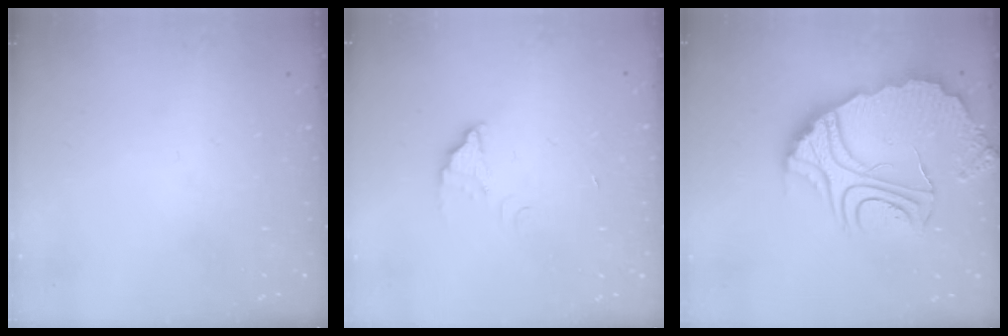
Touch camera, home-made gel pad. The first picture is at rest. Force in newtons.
{"total": 2.1, "press": 2.1, "slide": 0.1}
{"total": 14.2, "press": 14.1, "slide": 1.3}